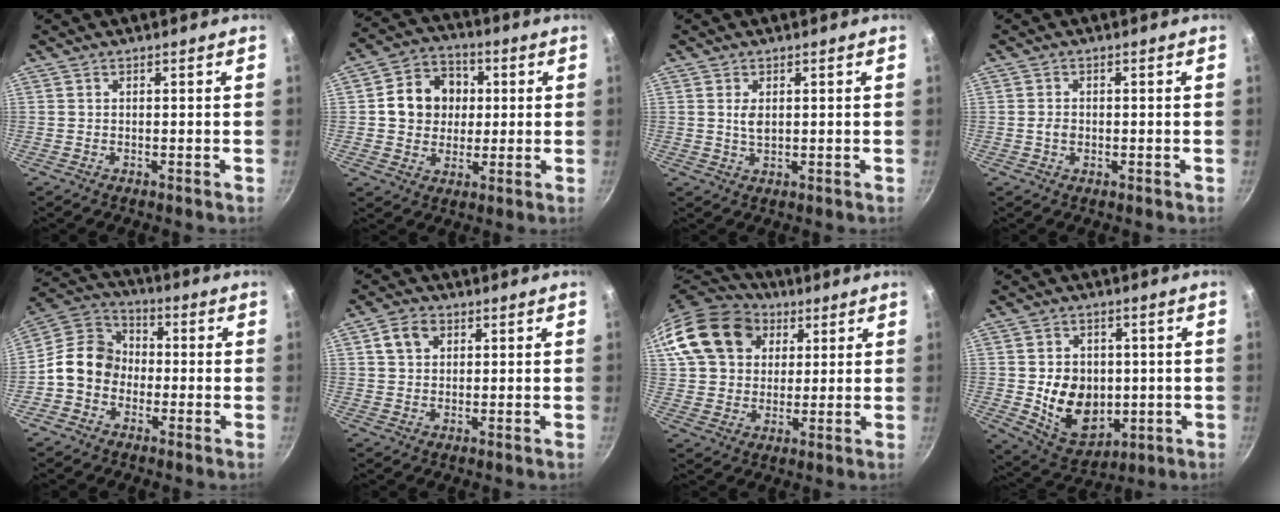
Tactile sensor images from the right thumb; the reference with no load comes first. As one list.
[{"total": 11.8, "force": [1.6, 10.2, 5.7], "torque": [-0.059, 0.014, 0.017]}, {"total": 2.6, "force": [0.5, 1.5, 2.1], "torque": [-0.037, -0.005, 0.011]}, {"total": 1.8, "force": [-0.3, 1.4, 1.1], "torque": [-0.020, 0.005, -0.005]}, {"total": 11.0, "force": [-2.0, 9.3, 5.5], "torque": [-0.061, 0.041, -0.062]}, {"total": 4.9, "force": [1.7, 3.7, 2.7], "torque": [-0.034, 0.003, 0.027]}, {"total": 19.2, "force": [7.1, 14.8, 9.8], "torque": [-0.174, 0.013, 0.122]}, {"total": 13.6, "force": [-0.6, 10.7, 8.4], "torque": [-0.102, -0.010, 0.013]}]